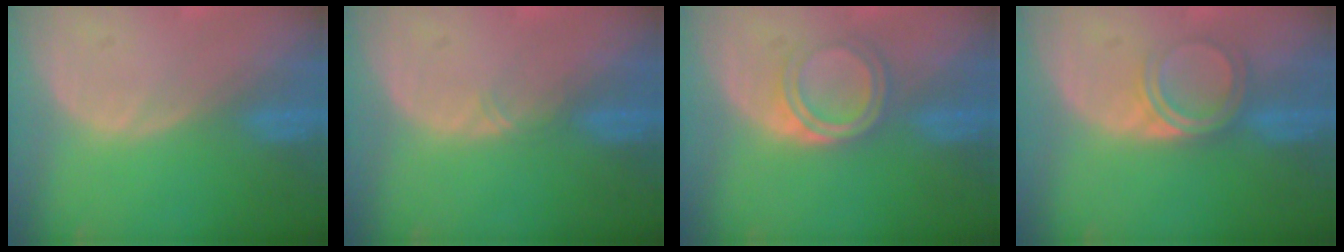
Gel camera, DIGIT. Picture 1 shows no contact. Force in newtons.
{"total": 0.8, "press": 0.7, "slide": 0.4}
{"total": 4.2, "press": 4.2, "slide": 0.3}
{"total": 4.7, "press": 4.2, "slide": 2.2}